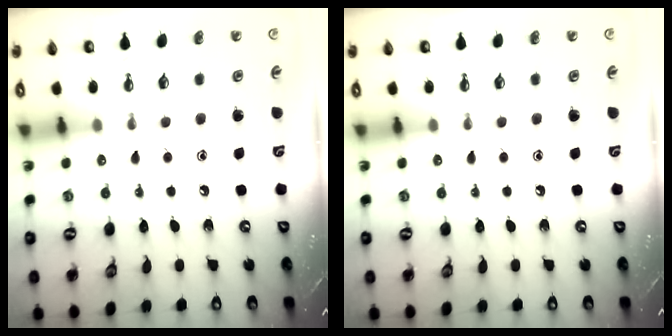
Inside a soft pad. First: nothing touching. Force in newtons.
{"total": 0.0}